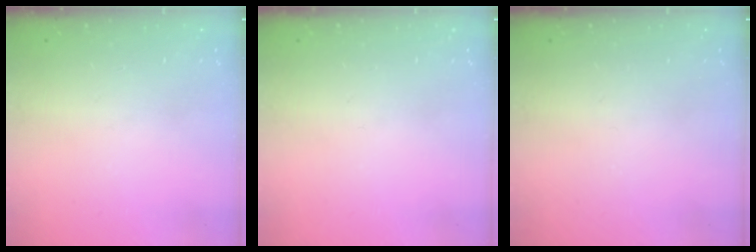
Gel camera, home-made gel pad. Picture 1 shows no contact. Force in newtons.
{"total": 0.0}
{"total": 0.0}